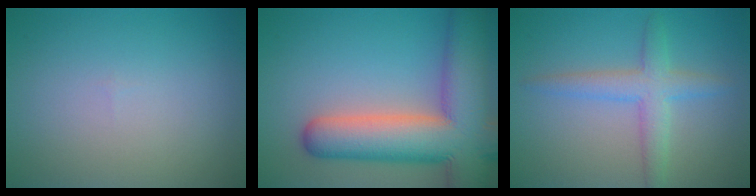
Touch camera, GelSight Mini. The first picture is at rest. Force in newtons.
{"total": 12.8, "press": 12.8, "slide": 0.9}
{"total": 3.5, "press": 3.5, "slide": 0.2}